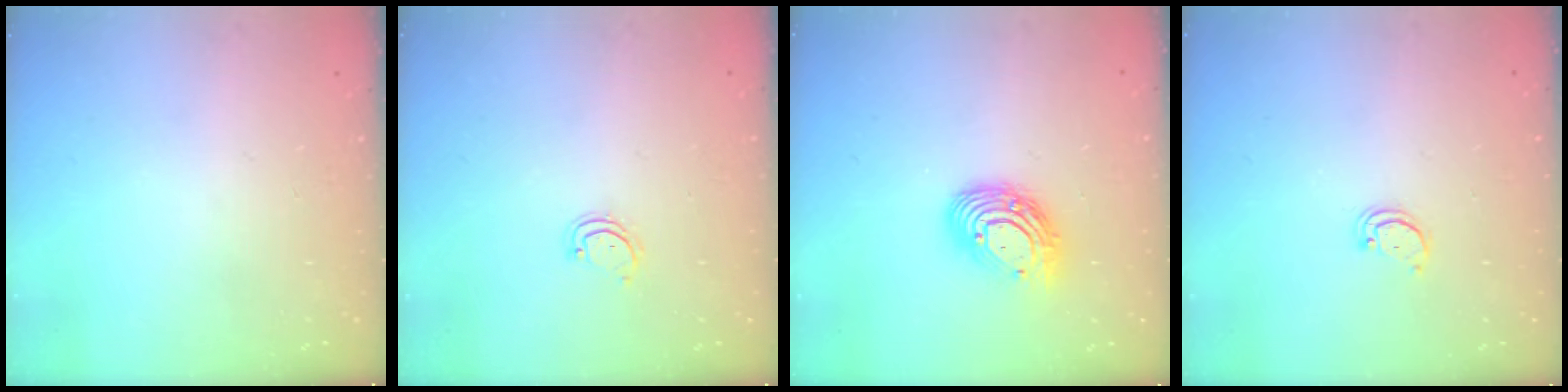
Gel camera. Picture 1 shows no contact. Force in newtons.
{"total": 2.8, "press": 2.8, "slide": 0.3}
{"total": 11.8, "press": 11.8, "slide": 1.0}
{"total": 2.1, "press": 2.1, "slide": 0.2}